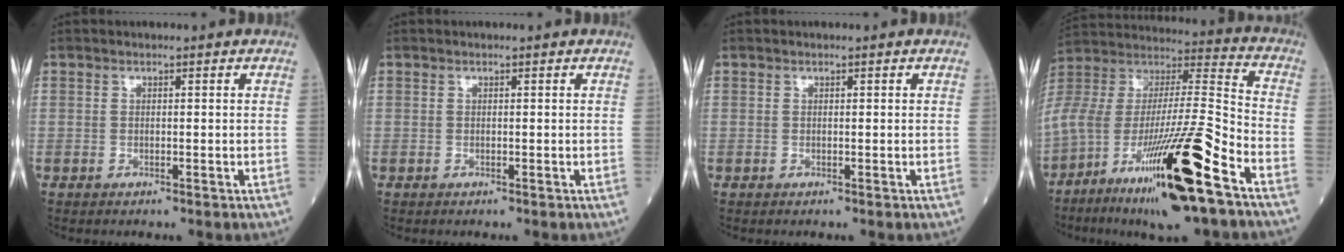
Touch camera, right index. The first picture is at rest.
{"total": 0.0}
{"total": 0.0}
{"total": 27.6, "force": [-14.9, 3.4, 23.0], "torque": [-0.447, -0.030, -0.268]}